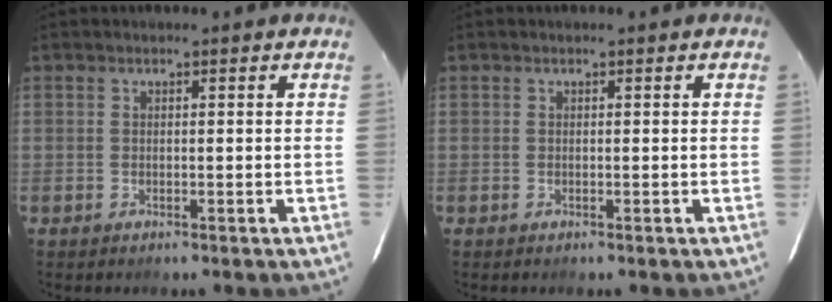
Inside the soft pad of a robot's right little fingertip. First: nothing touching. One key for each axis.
{"total": 0.0}